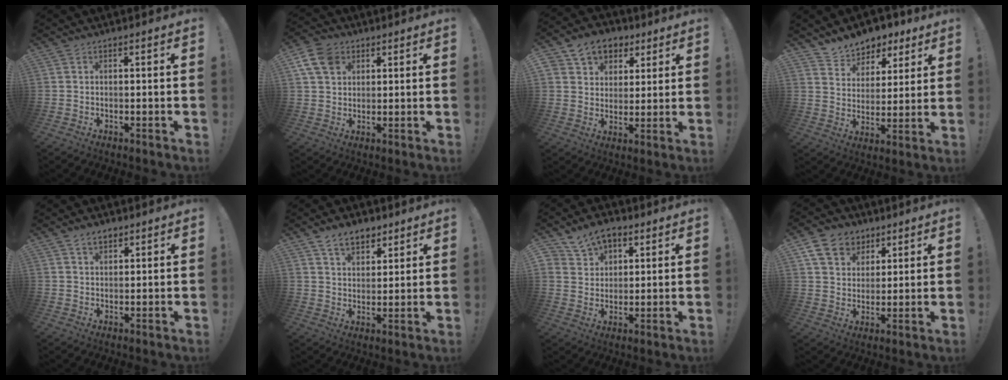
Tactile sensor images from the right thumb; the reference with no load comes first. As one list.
[{"total": 9.4, "force": [4.4, 6.8, 4.6], "torque": [-0.086, -0.011, 0.088]}, {"total": 10.8, "force": [5.7, 8.4, 3.7], "torque": [-0.052, -0.025, 0.112]}, {"total": 8.3, "force": [6.9, 4.7, 0.4], "torque": [-0.009, -0.061, 0.133]}, {"total": 3.5, "force": [2.3, 2.0, 1.7], "torque": [-0.023, -0.009, 0.042]}, {"total": 8.4, "force": [5.7, 5.2, 3.5], "torque": [-0.047, -0.027, 0.108]}, {"total": 8.4, "force": [5.5, 5.9, 2.6], "torque": [-0.044, -0.030, 0.107]}, {"total": 11.4, "force": [6.1, 8.8, 4.1], "torque": [-0.061, -0.035, 0.122]}]